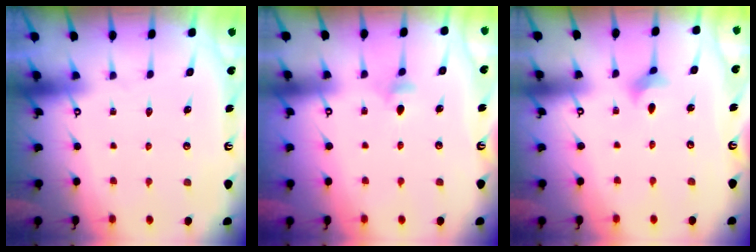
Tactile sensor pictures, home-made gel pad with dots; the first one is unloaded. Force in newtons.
{"total": 3.7, "press": 3.6, "slide": 0.8}
{"total": 2.3, "press": 2.3, "slide": 0.5}